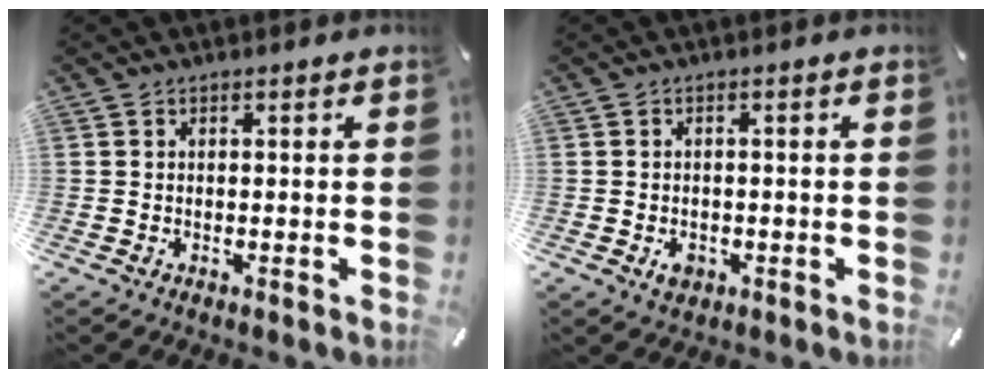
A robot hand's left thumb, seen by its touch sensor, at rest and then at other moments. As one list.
[{"total": 3.1, "force": [-1.1, 2.4, 1.6], "torque": [-0.018, 0.003, -0.019]}]